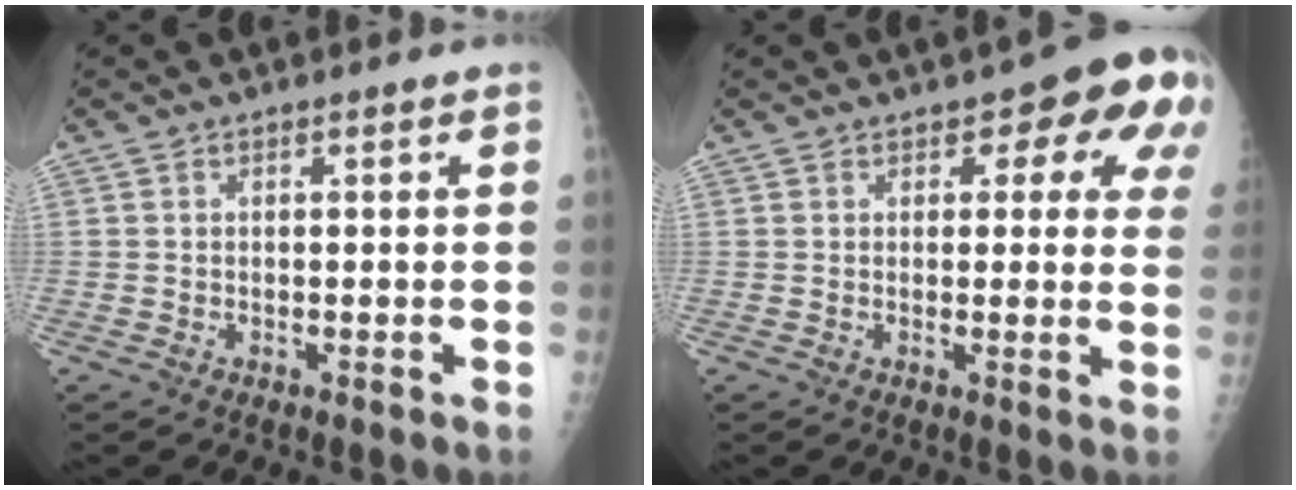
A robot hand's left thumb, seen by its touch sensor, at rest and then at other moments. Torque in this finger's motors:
{"motor_torque": [0.12, 0.55, -0.02, -0.04, 0.13]}